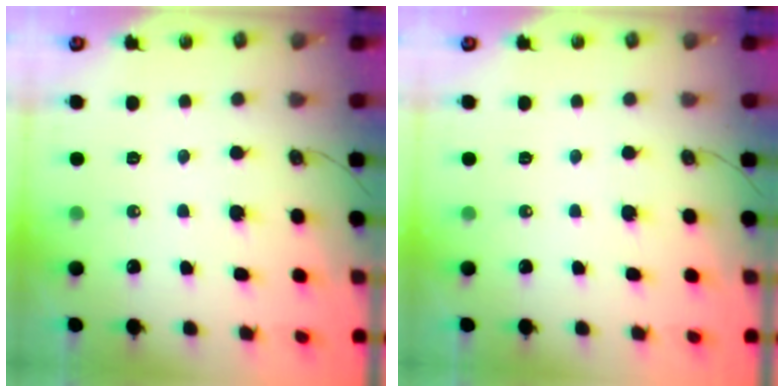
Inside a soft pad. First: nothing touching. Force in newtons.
{"total": 0.0}